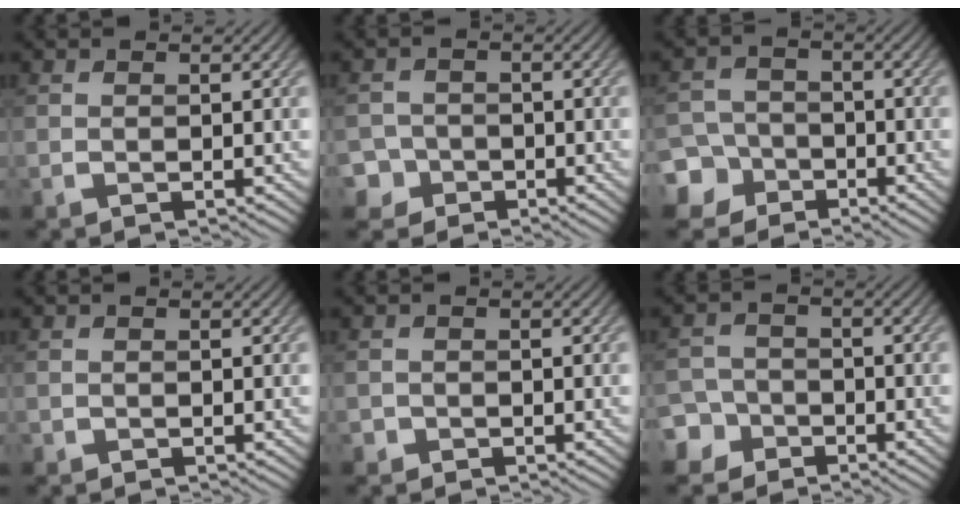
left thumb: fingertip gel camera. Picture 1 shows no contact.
{"total": 3.7, "force": [-1.9, 3.1, 0.4], "torque": [0.001, 0.002, -0.048]}
{"total": 7.1, "force": [-4.1, 5.6, 1.6], "torque": [-0.035, -0.016, -0.097]}
{"total": 0.5, "force": [-0.2, 0.5, -0.1], "torque": [0.005, -0.005, -0.006]}
{"total": 1.0, "force": [-0.6, 0.8, 0.0], "torque": [0.006, -0.002, -0.013]}
{"total": 5.3, "force": [-3.4, 4.1, 0.9], "torque": [-0.013, -0.007, -0.077]}